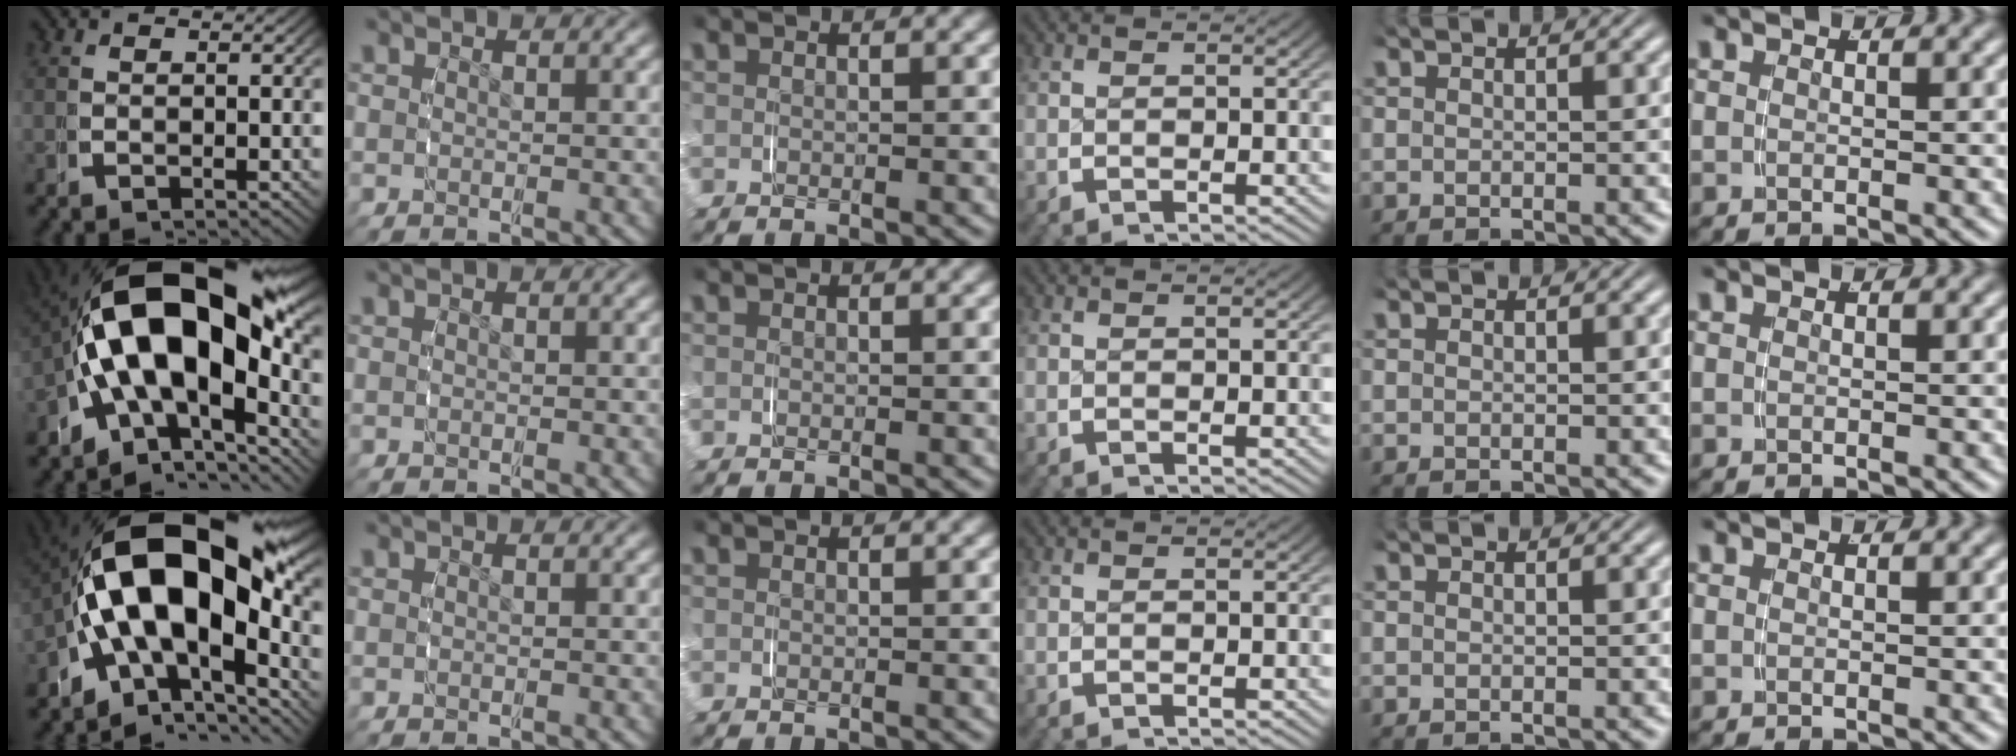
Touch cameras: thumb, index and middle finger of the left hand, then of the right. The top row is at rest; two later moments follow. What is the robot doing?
{"motion": "grasp_and_lifting", "object": "phone"}